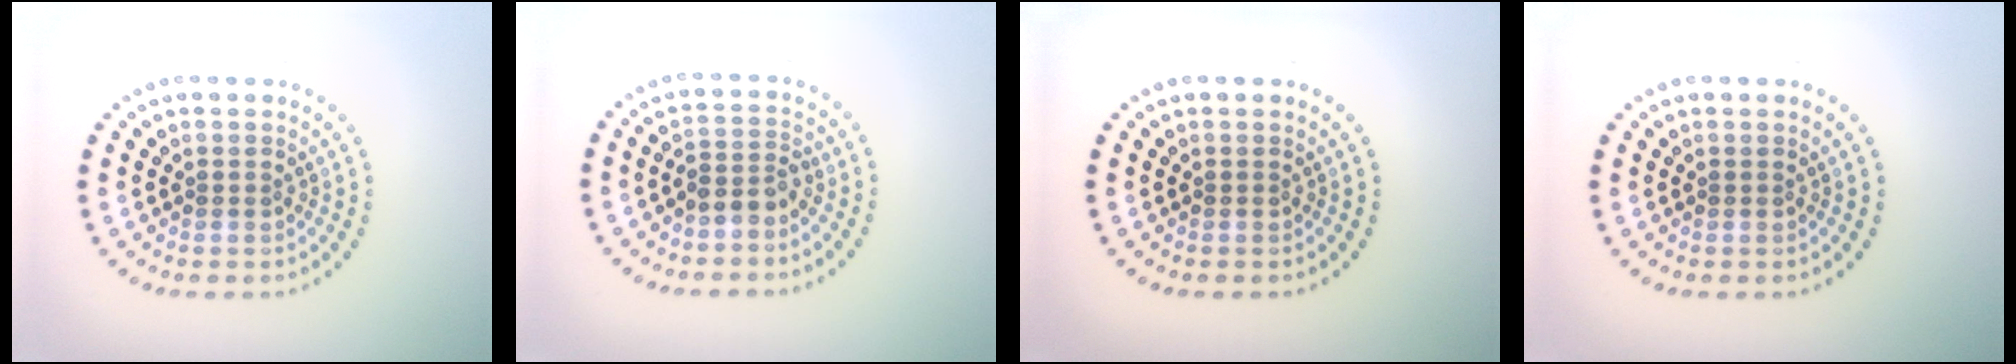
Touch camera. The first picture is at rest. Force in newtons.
{"total": 2.2, "press": 1.8, "slide": 1.3}
{"total": 0.0}
{"total": 0.0}